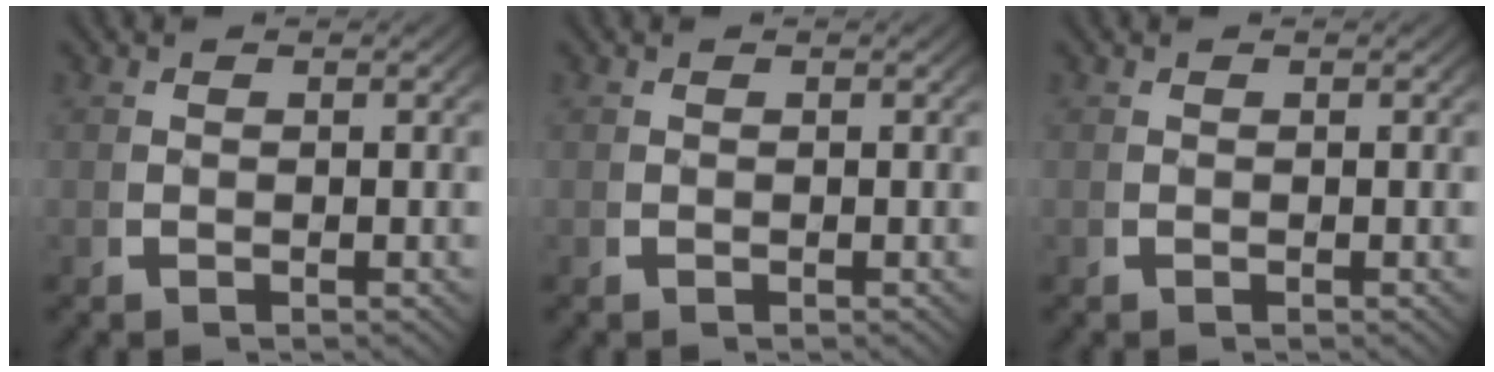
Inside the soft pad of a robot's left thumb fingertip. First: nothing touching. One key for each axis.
{"total": 0.0}
{"total": 0.0}